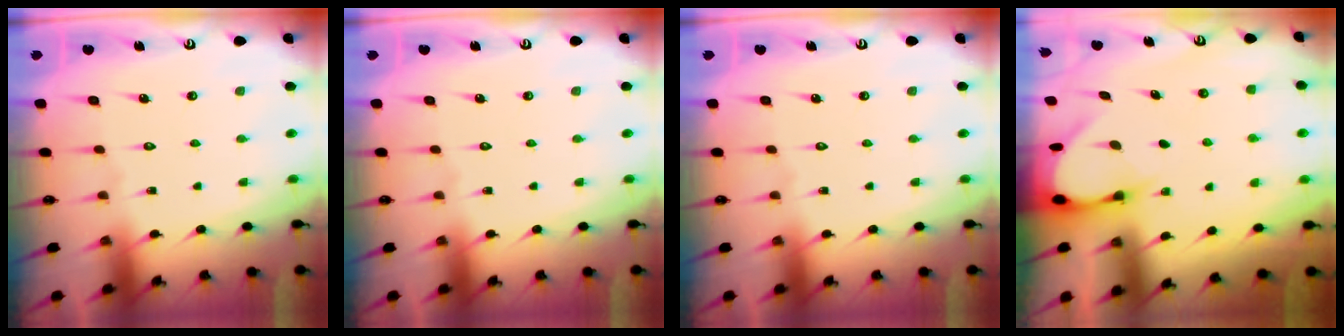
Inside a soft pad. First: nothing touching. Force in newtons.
{"total": 0.0}
{"total": 0.0}
{"total": 3.5, "press": 3.5, "slide": 0.3}